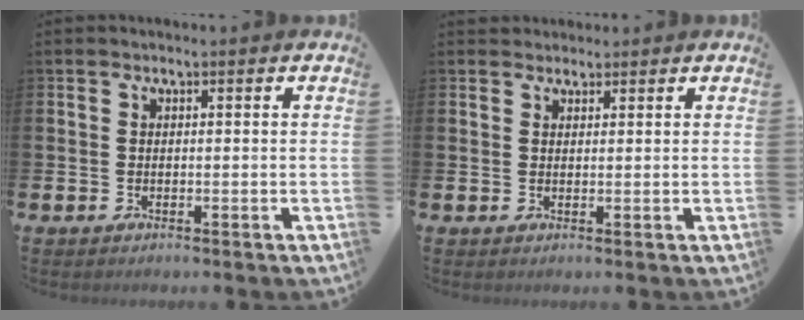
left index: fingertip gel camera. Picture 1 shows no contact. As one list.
[{"total": 1.7, "force": [1.6, 0.7, -0.2], "torque": [0.008, -0.001, 0.029]}]